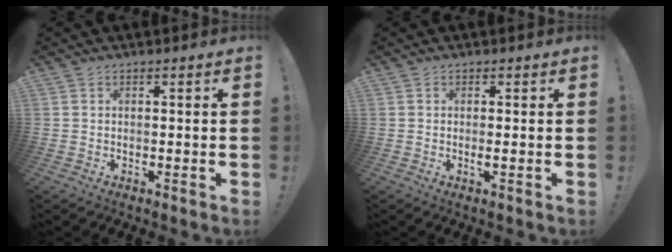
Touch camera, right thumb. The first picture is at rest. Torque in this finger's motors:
{"motor_torque": [-0.29, -0.01, 0.06, 0.14, -0.06]}